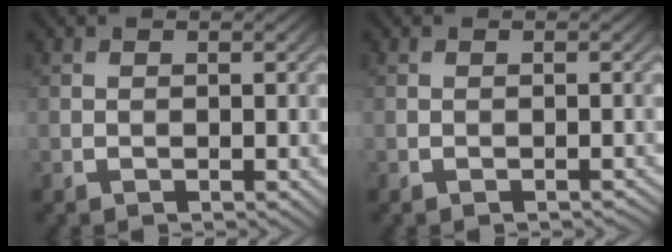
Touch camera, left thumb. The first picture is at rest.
{"total": 0.5, "force": [-0.5, 0.1, 0.0], "torque": [0.007, -0.002, -0.009]}